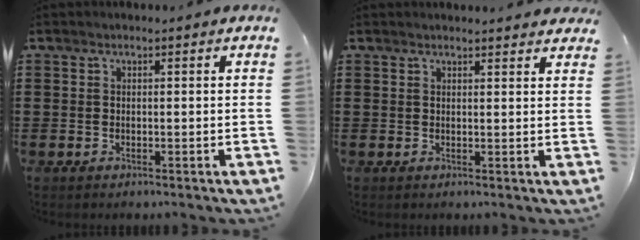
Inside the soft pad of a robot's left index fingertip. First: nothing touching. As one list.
[{"total": 1.6, "force": [1.5, 0.2, 0.3], "torque": [-0.002, -0.002, 0.029]}]